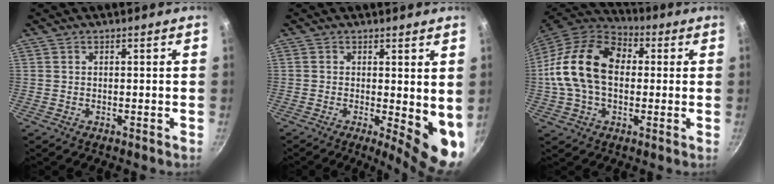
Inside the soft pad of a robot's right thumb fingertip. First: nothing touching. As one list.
[{"total": 9.0, "force": [-0.3, 3.3, 8.4], "torque": [-0.093, -0.017, 0.000]}, {"total": 18.8, "force": [1.3, 13.0, 13.5], "torque": [-0.233, 0.032, 0.007]}]